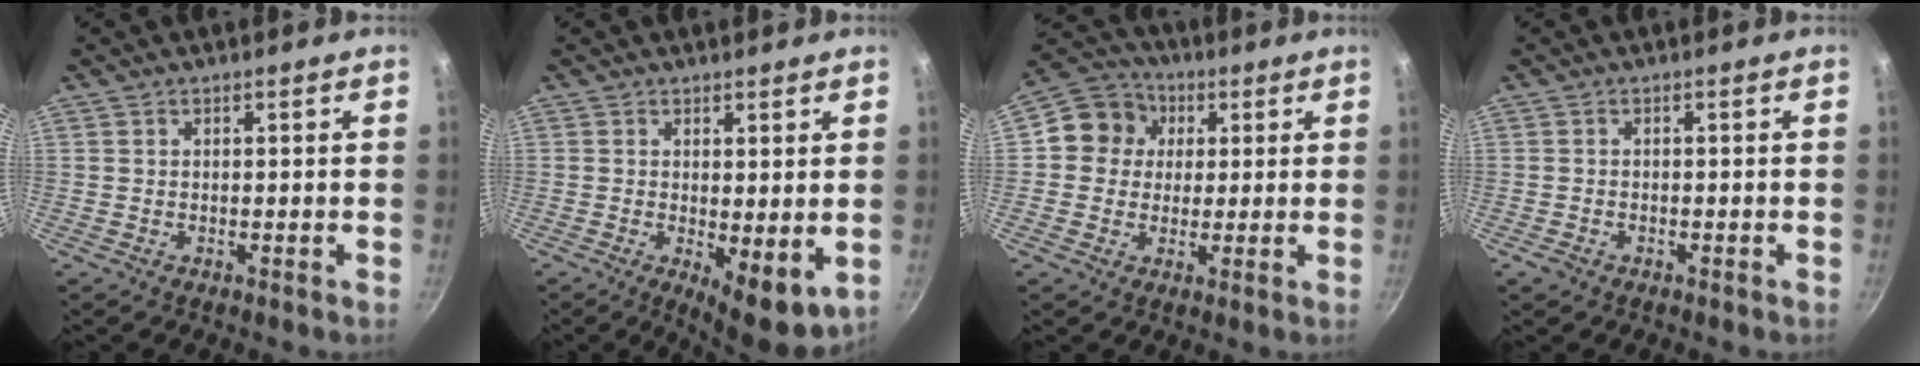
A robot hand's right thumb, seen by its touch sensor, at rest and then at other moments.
{"total": 7.4, "force": [-0.2, 2.8, 6.9], "torque": [-0.086, -0.020, 0.006]}
{"total": 9.0, "force": [1.8, 8.2, 3.2], "torque": [-0.021, 0.013, 0.008]}
{"total": 1.7, "force": [-1.0, 1.1, 0.8], "torque": [-0.022, 0.007, -0.015]}